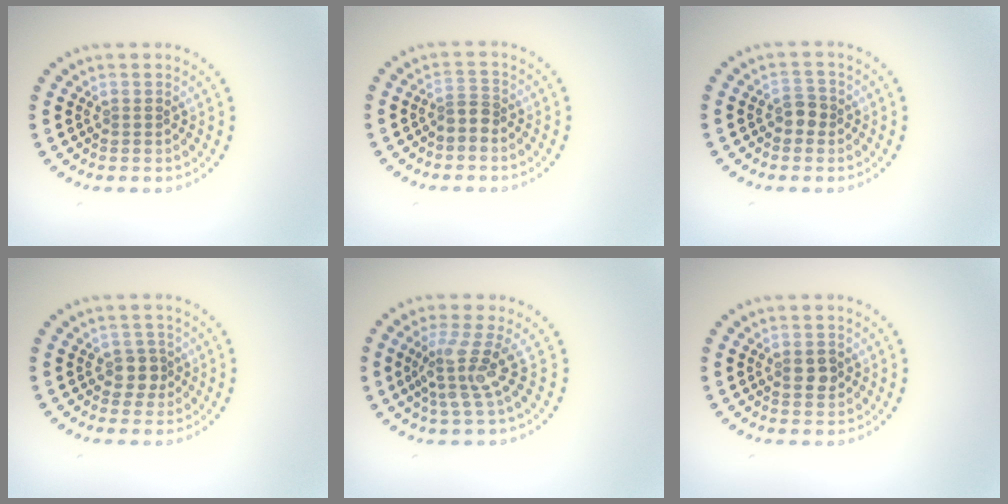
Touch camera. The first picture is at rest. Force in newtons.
{"total": 1.8, "press": 1.3, "slide": 1.2}
{"total": 1.5, "press": 1.4, "slide": 0.5}
{"total": 2.0, "press": 1.8, "slide": 1.0}
{"total": 3.6, "press": 2.6, "slide": 2.5}
{"total": 2.0, "press": 2.0, "slide": 0.1}